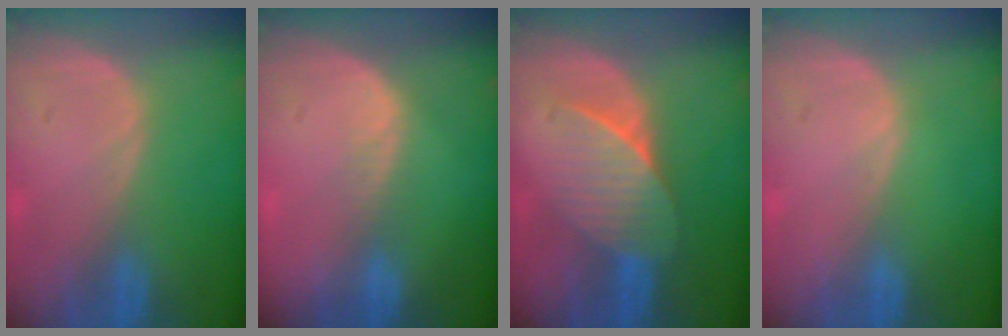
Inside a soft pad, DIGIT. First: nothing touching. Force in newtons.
{"total": 2.0, "press": 1.1, "slide": 1.7}
{"total": 7.3, "press": 6.7, "slide": 2.9}
{"total": 0.0}